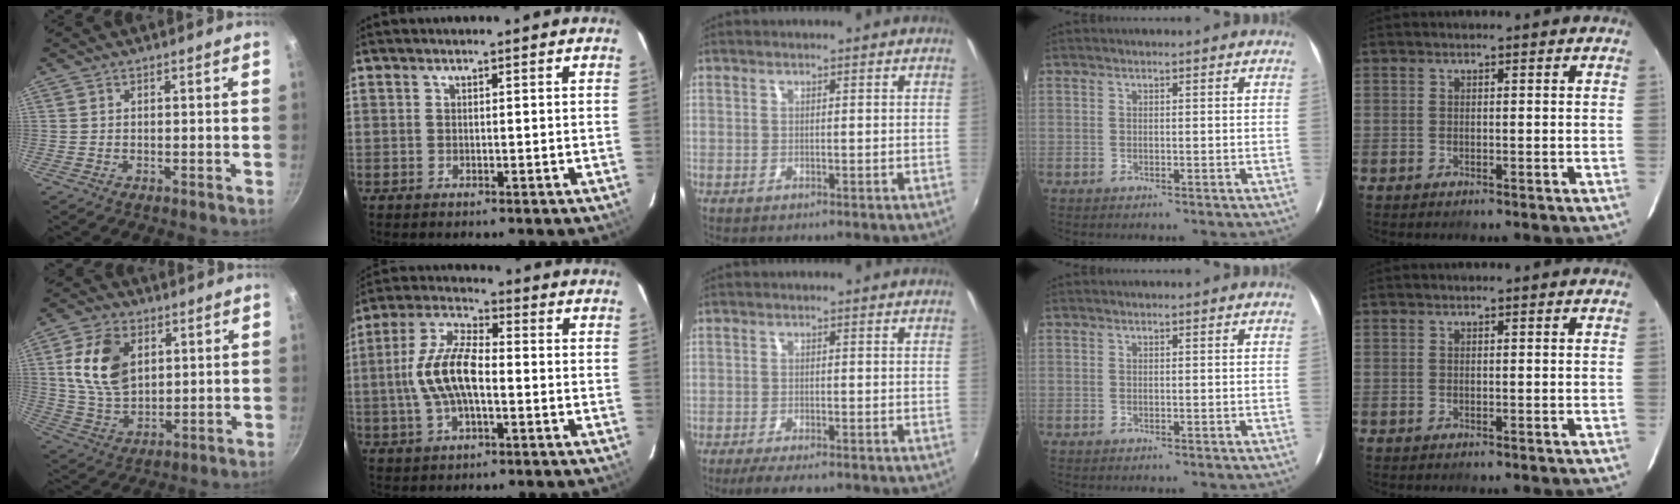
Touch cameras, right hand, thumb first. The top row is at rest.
{"thumb": {"total": 13.3, "force": [3.7, 8.8, 9.3], "torque": [-0.155, -0.015, 0.075]}, "index": {"total": 11.4, "force": [-1.5, 4.7, 10.3], "torque": [-0.219, 0.011, -0.030]}, "middle": {"total": 4.3, "force": [-3.2, 0.9, 2.6], "torque": [-0.061, -0.018, -0.056]}}